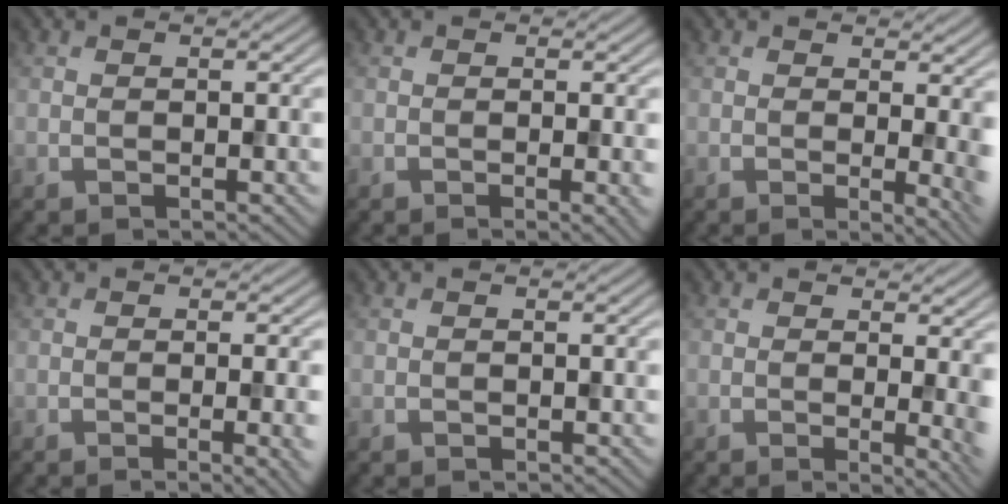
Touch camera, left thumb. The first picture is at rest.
{"total": 1.8, "force": [-0.3, 0.2, 1.8], "torque": [-0.028, -0.002, -0.007]}
{"total": 4.4, "force": [0.7, 1.1, 4.2], "torque": [-0.059, -0.006, 0.007]}
{"total": 4.5, "force": [-0.7, 1.3, 4.3], "torque": [-0.054, -0.005, -0.007]}
{"total": 0.0}
{"total": 4.1, "force": [0.5, 1.0, 4.0], "torque": [-0.058, -0.006, 0.005]}